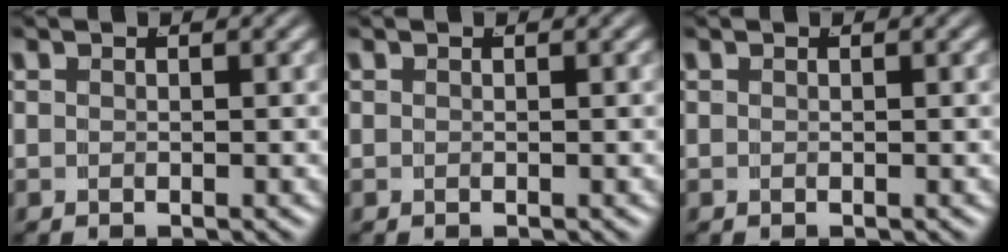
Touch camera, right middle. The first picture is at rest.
{"total": 0.0}
{"total": 0.0}